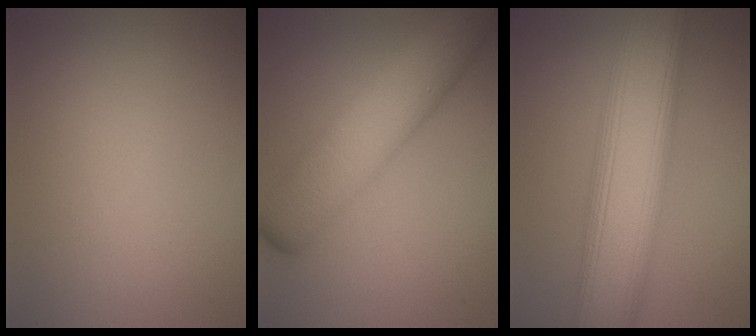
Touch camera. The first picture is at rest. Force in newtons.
{"total": 7.0, "press": 7.0, "slide": 0.3}
{"total": 11.0, "press": 11.0, "slide": 0.6}